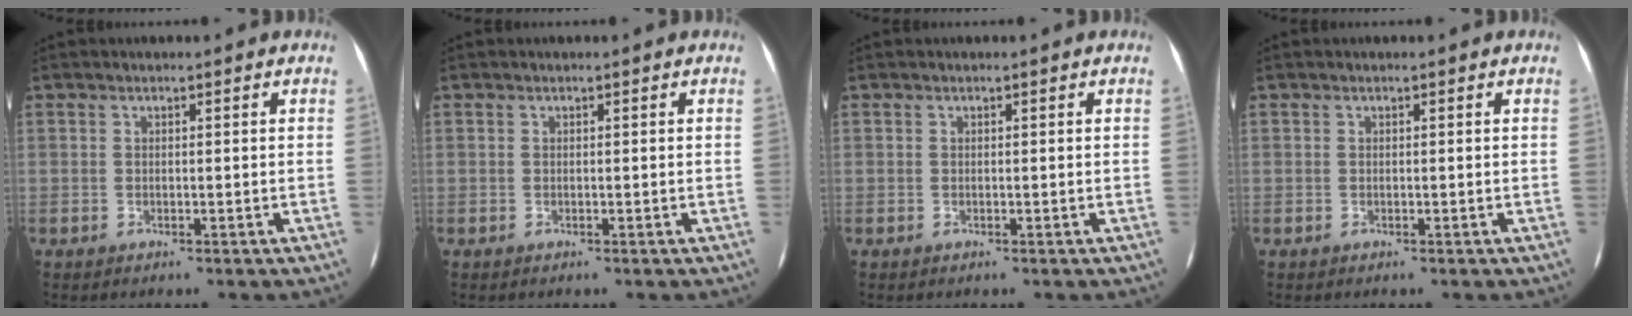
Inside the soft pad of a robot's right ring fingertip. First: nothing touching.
{"total": 0.0}
{"total": 0.0}
{"total": 0.0}